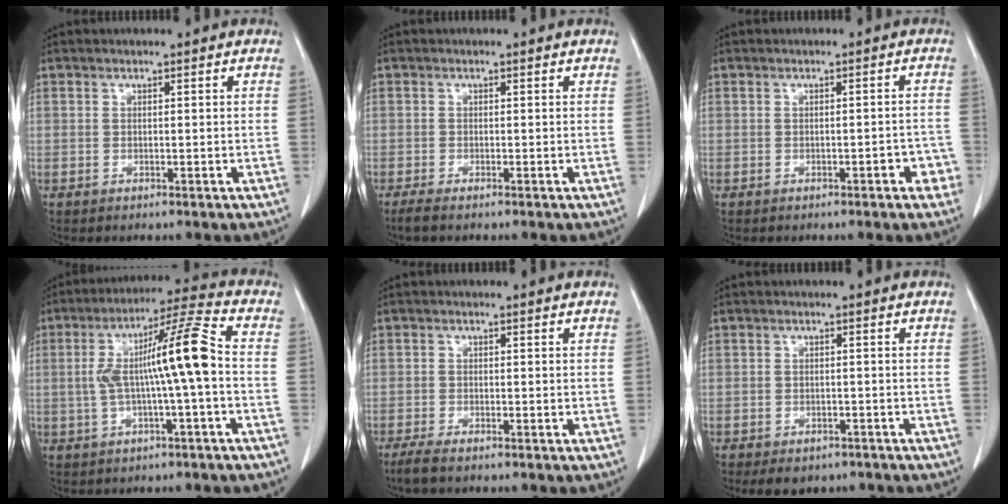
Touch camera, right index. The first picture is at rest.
{"total": 1.5, "force": [-1.2, 0.2, 0.9], "torque": [-0.020, -0.004, -0.021]}
{"total": 2.9, "force": [-1.5, 1.0, 2.3], "torque": [-0.021, 0.006, -0.017]}
{"total": 11.2, "force": [-0.4, 0.0, 11.2], "torque": [-0.201, 0.029, -0.012]}
{"total": 2.3, "force": [-1.7, 0.3, 1.4], "torque": [-0.030, -0.006, -0.032]}
{"total": 5.6, "force": [-4.3, 3.2, 1.7], "torque": [-0.012, 0.003, -0.055]}